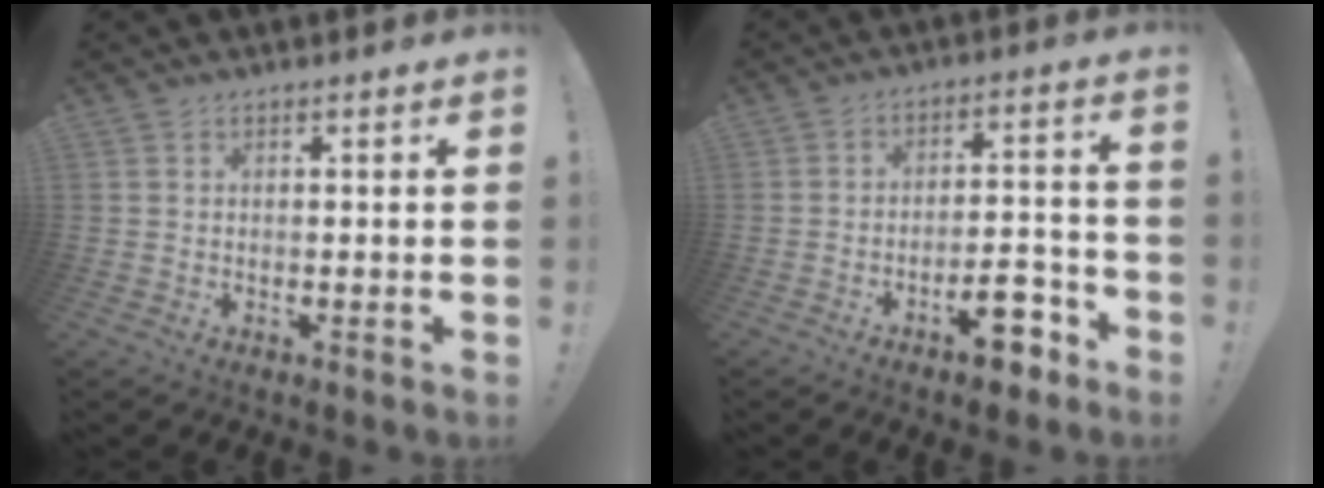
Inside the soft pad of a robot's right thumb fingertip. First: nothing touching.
{"total": 9.8, "force": [-6.4, 3.9, 6.2], "torque": [-0.071, 0.053, -0.107]}